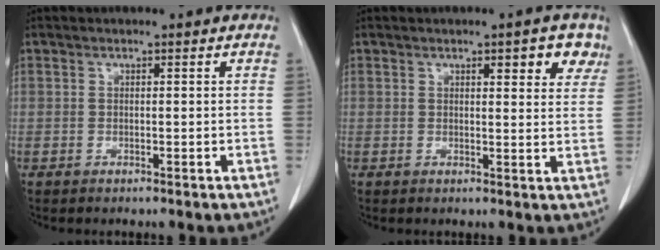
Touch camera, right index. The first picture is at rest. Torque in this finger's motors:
{"motor_torque": [0.30, 0.33, 0.07, 0.01]}